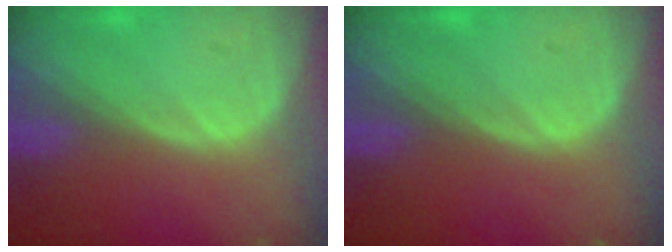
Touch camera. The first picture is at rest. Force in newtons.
{"total": 0.0}